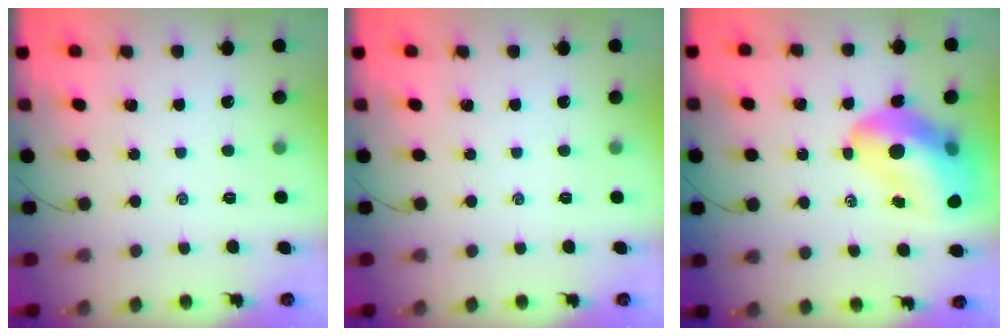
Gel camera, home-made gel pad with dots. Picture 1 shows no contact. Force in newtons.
{"total": 0.0}
{"total": 17.6, "press": 16.8, "slide": 5.1}